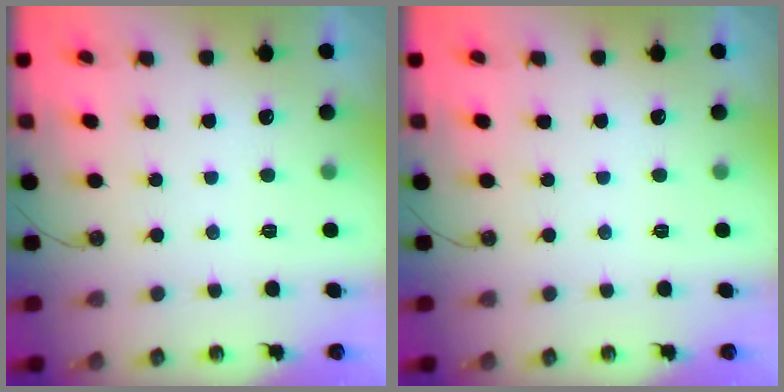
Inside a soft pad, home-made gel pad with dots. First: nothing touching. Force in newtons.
{"total": 0.0}